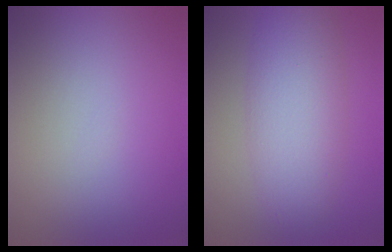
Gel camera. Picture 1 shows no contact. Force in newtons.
{"total": 5.5, "press": 5.5, "slide": 0.2}